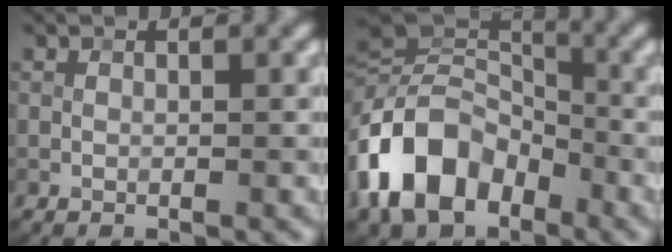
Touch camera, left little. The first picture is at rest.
{"total": 11.3, "force": [-4.9, 7.5, 6.8], "torque": [-0.131, 0.010, -0.110]}